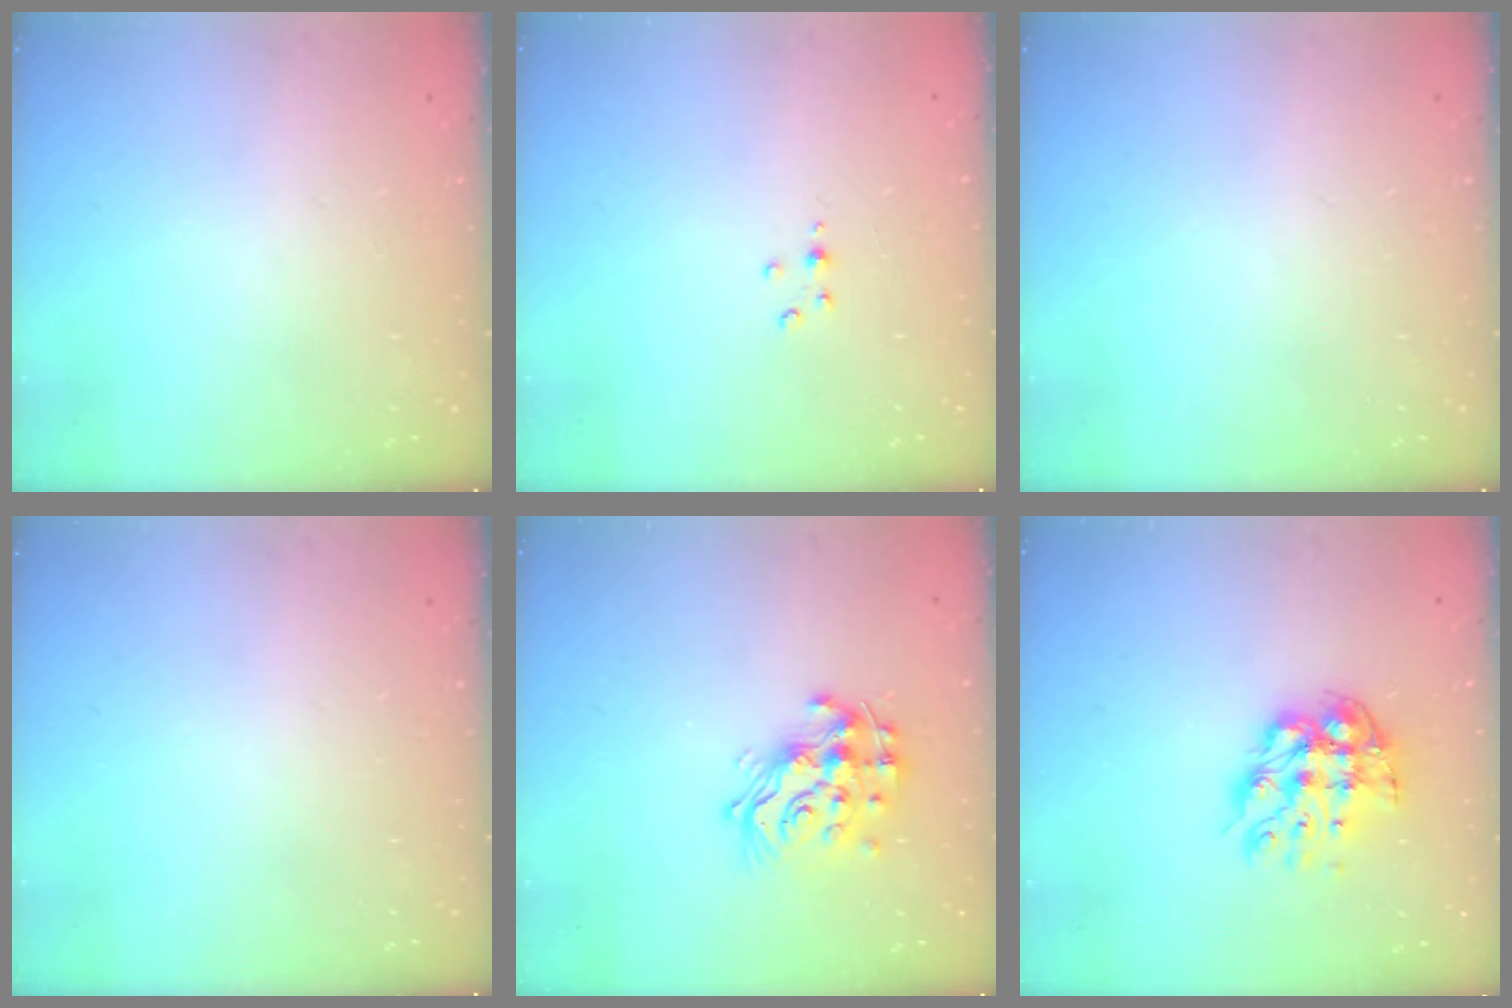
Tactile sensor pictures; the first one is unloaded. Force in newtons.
{"total": 2.8, "press": 2.8, "slide": 0.3}
{"total": 0.0}
{"total": 0.0}
{"total": 15.4, "press": 15.3, "slide": 1.2}
{"total": 12.3, "press": 12.3, "slide": 1.2}